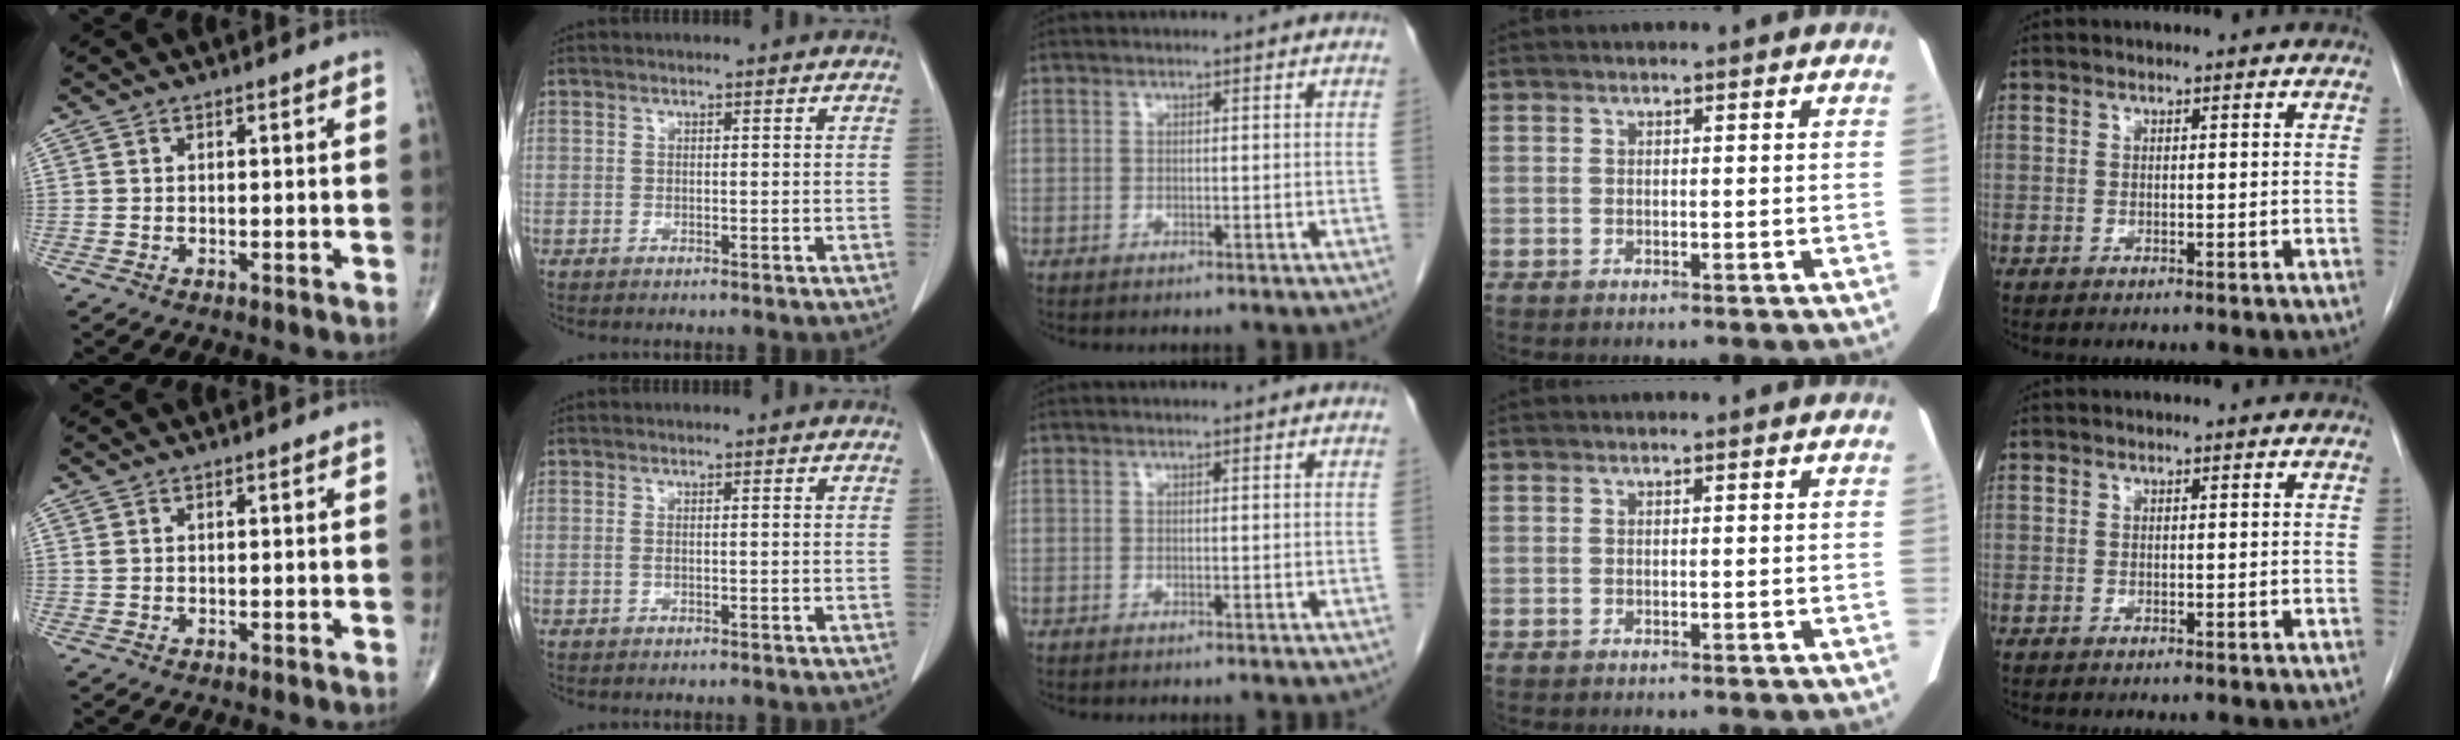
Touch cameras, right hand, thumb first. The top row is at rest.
{"thumb": {"total": 0.6, "force": [0.3, 0.2, 0.4], "torque": [-0.011, 0.008, 0.010]}, "index": {"total": 0.7, "force": [-0.1, 0.0, 0.7], "torque": [-0.016, 0.000, 0.000]}}